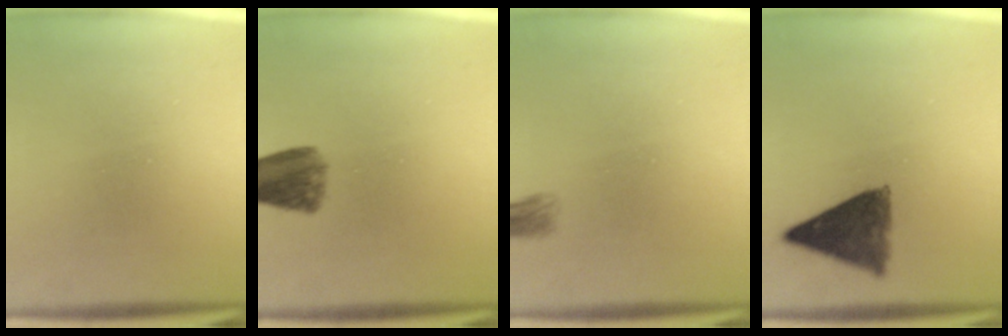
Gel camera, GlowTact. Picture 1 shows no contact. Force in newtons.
{"total": 6.2}
{"total": 1.6}
{"total": 7.2}